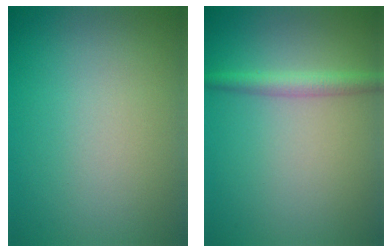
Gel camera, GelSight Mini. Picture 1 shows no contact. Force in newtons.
{"total": 2.2, "press": 2.2, "slide": 0.1}